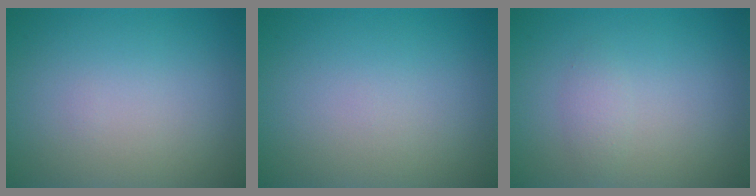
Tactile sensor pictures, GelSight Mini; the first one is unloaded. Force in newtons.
{"total": 0.0}
{"total": 1.1, "press": 1.1, "slide": 0.1}